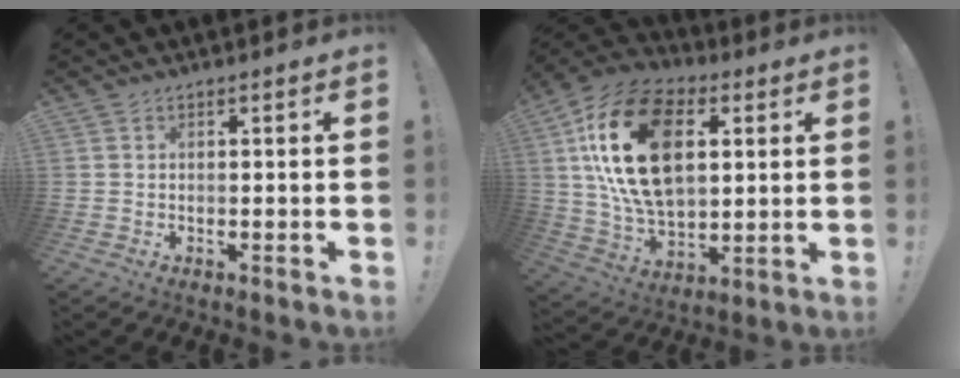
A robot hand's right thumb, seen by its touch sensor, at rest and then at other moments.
{"total": 25.8, "force": [6.6, 16.3, 19.0], "torque": [-0.352, -0.014, 0.118]}